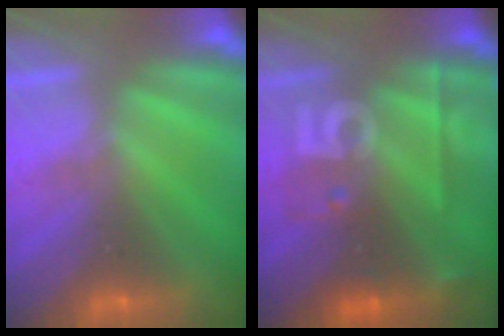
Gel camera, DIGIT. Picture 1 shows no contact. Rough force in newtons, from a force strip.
{"total": 2.4}